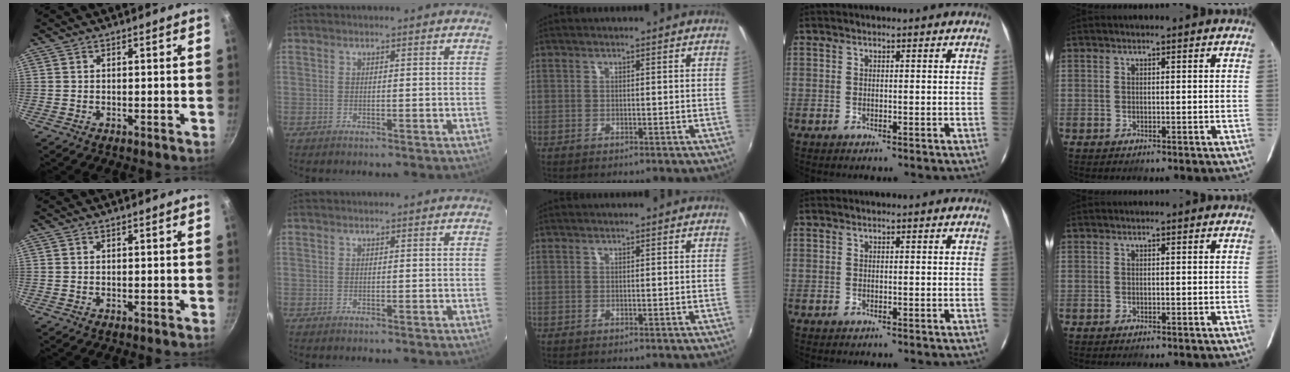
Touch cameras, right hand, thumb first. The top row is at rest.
{}